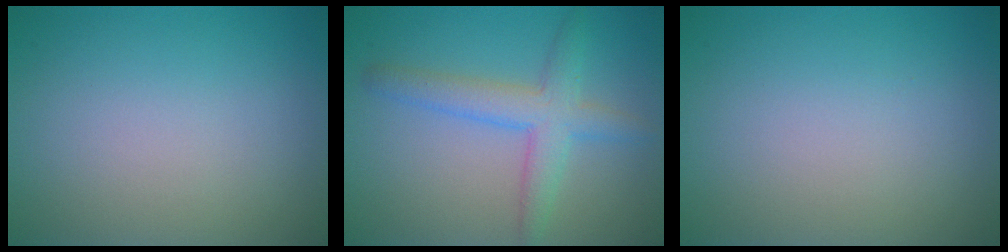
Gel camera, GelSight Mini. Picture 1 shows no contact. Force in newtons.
{"total": 4.0, "press": 3.9, "slide": 0.2}
{"total": 0.0}